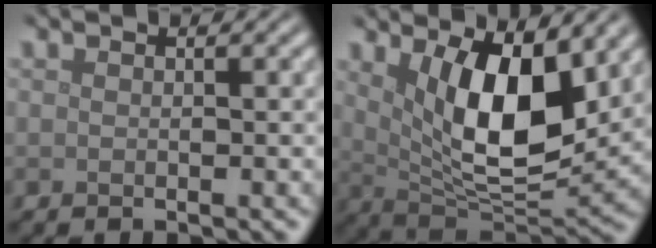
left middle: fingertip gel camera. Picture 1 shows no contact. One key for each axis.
{"total": 9.1, "fx": 3.0, "fy": 3.7, "fz": 7.8, "tx": -0.136, "ty": -0.020, "tz": 0.055}